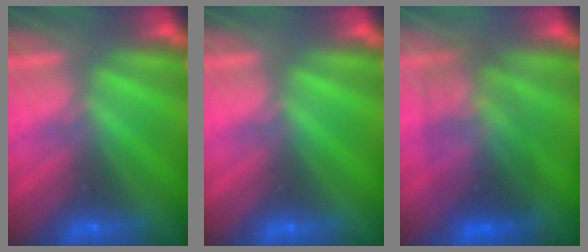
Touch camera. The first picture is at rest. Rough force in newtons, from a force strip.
{"total": 0.0}
{"total": 2.9}